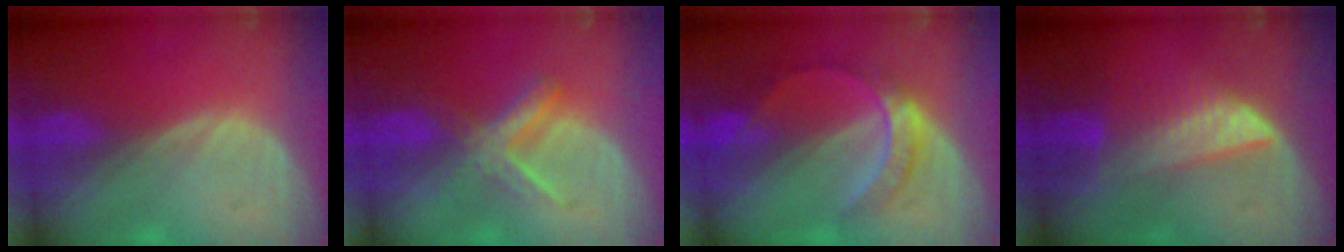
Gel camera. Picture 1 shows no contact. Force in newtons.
{"total": 5.6, "press": 5.4, "slide": 1.1}
{"total": 5.6, "press": 5.5, "slide": 1.0}
{"total": 6.3, "press": 6.3, "slide": 0.4}